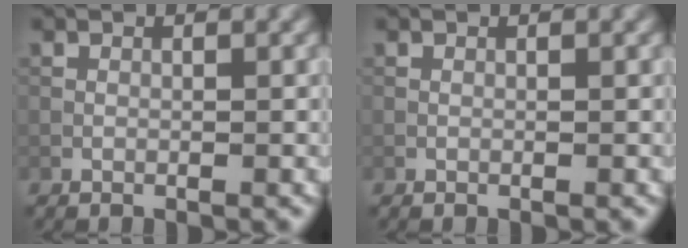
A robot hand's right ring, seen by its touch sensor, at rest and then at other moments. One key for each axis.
{"total": 0.0}